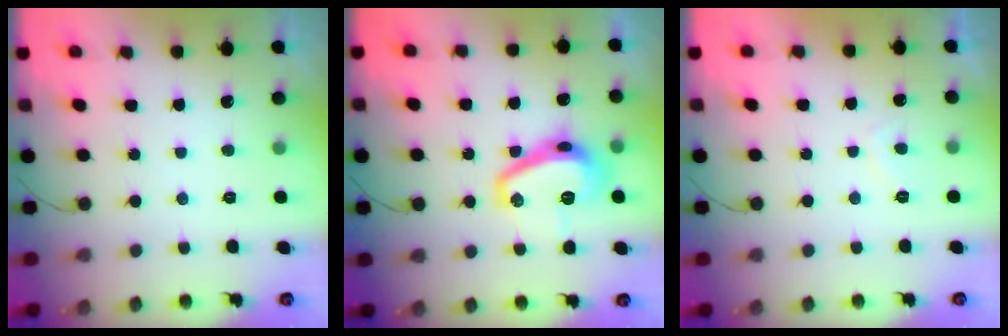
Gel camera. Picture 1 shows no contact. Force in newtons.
{"total": 14.0, "press": 14.0, "slide": 0.8}
{"total": 1.6, "press": 1.5, "slide": 0.6}